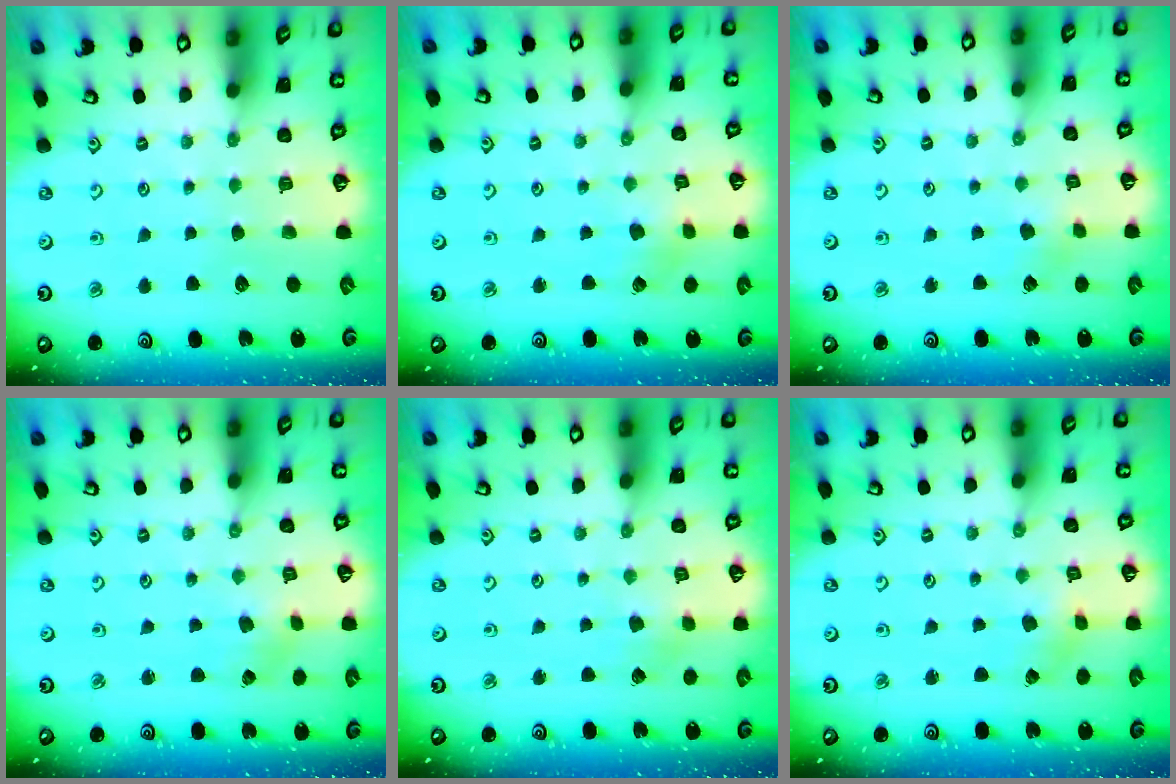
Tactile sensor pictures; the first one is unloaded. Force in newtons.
{"total": 3.0, "press": 3.0, "slide": 0.4}
{"total": 2.4, "press": 2.4, "slide": 0.3}
{"total": 2.4, "press": 2.3, "slide": 0.4}
{"total": 2.6, "press": 2.6, "slide": 0.5}
{"total": 0.0}